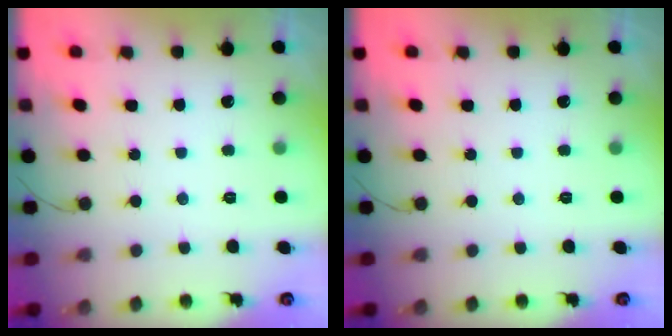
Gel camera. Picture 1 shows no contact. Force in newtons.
{"total": 0.0}